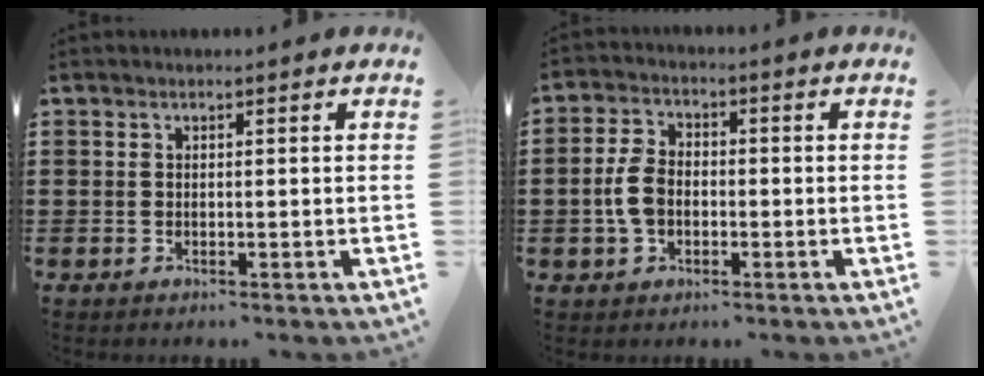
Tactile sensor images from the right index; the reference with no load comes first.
{"total": 5.0, "force": [-0.8, 3.0, 3.9], "torque": [-0.095, -0.002, -0.020]}